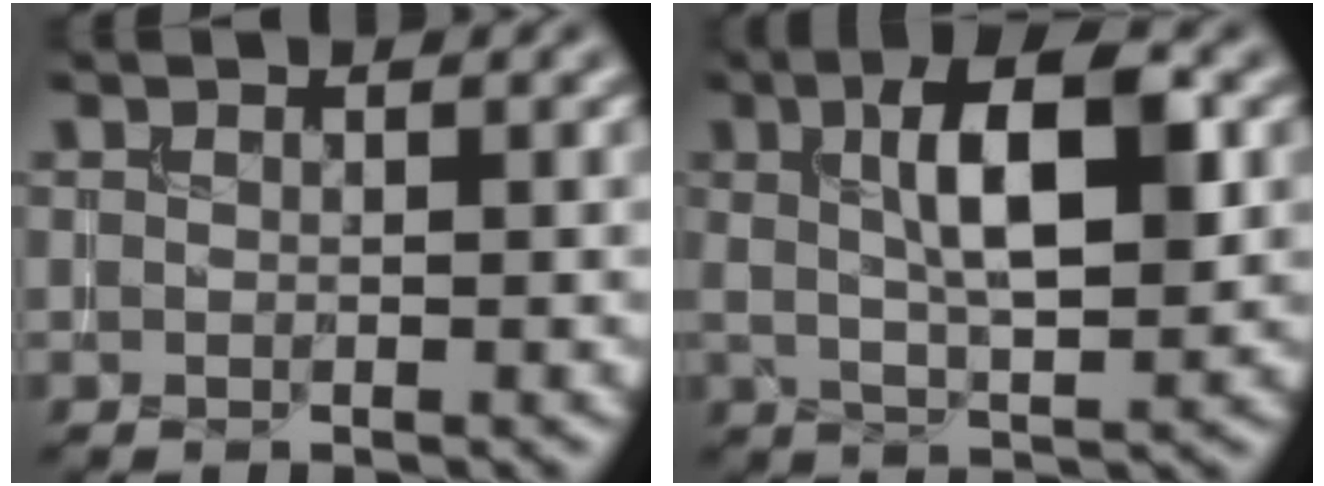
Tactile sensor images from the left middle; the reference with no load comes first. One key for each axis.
{"total": 7.4, "fx": 1.7, "fy": 2.2, "fz": 6.9, "tx": -0.105, "ty": 0.009, "tz": 0.025}